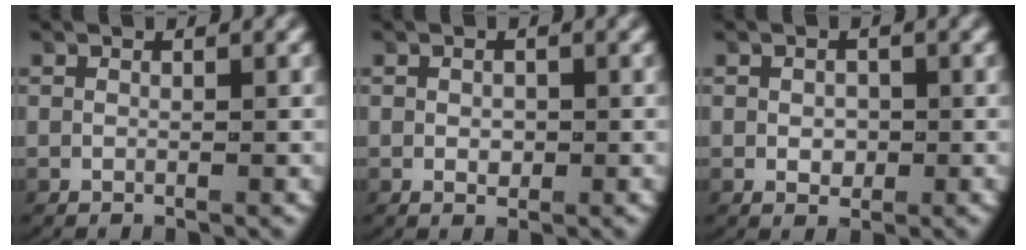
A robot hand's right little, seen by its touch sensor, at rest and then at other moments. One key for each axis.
{"total": 1.0, "fx": -0.1, "fy": 0.7, "fz": 0.7, "tx": -0.017, "ty": -0.008, "tz": 0.004}
{"total": 1.4, "fx": -0.2, "fy": 1.1, "fz": 0.8, "tx": -0.018, "ty": -0.008, "tz": 0.001}